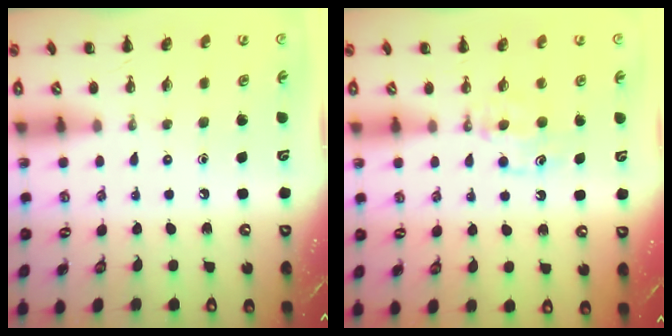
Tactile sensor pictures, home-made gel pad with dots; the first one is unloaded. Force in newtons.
{"total": 5.1, "press": 4.7, "slide": 1.7}